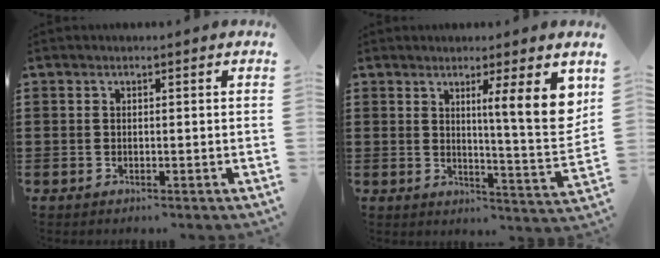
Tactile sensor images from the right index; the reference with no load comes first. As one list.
[{"total": 8.7, "force": [3.9, 0.5, 7.8], "torque": [-0.113, -0.023, 0.055]}]